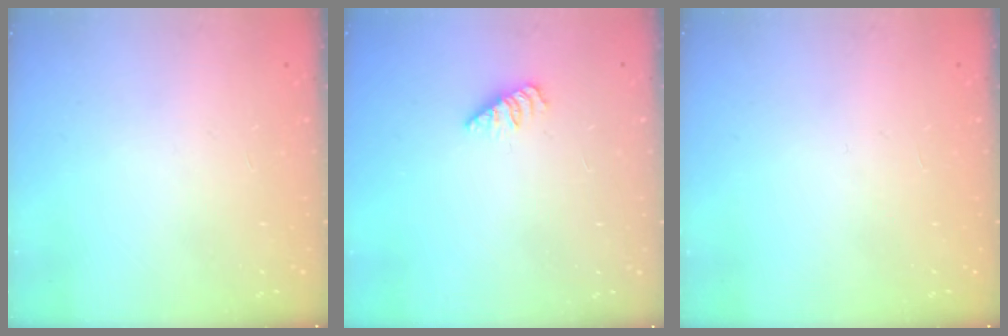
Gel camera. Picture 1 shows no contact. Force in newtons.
{"total": 2.5, "press": 2.4, "slide": 0.4}
{"total": 0.0}